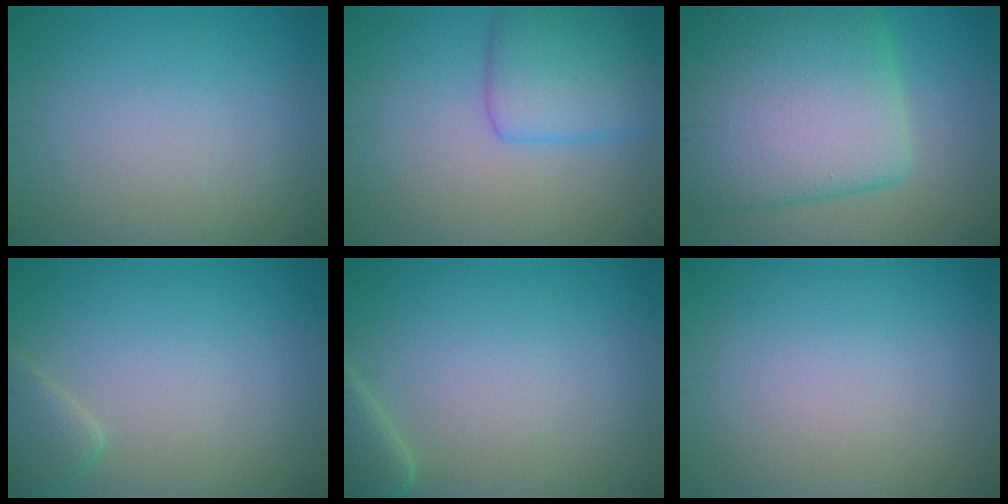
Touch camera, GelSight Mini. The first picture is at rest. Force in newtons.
{"total": 4.9, "press": 4.9, "slide": 0.2}
{"total": 12.2, "press": 12.2, "slide": 0.7}
{"total": 2.2, "press": 2.2, "slide": 0.1}
{"total": 2.4, "press": 2.3, "slide": 0.4}
{"total": 0.0}